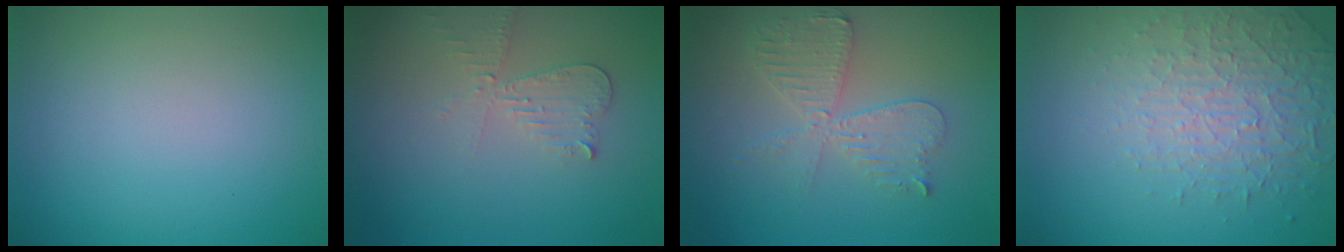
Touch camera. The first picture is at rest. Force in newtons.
{"total": 2.4, "press": 2.3, "slide": 0.5}
{"total": 4.4, "press": 3.8, "slide": 2.1}
{"total": 4.5, "press": 3.1, "slide": 3.3}